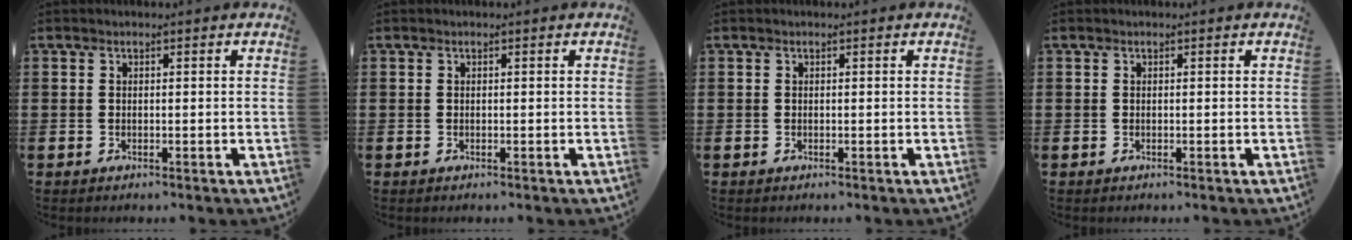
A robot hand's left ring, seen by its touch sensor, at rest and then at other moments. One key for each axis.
{"total": 0.0}
{"total": 0.0}
{"total": 0.0}